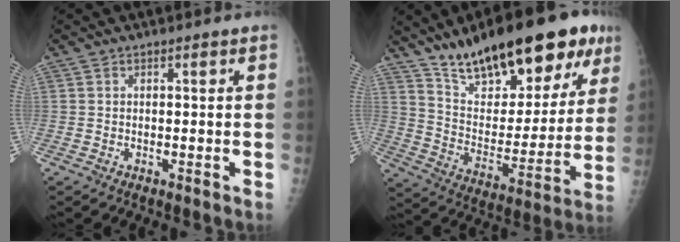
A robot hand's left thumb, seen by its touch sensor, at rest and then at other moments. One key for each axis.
{"total": 27.0, "fx": 17.4, "fy": 10.0, "fz": 18.0, "tx": -0.234, "ty": -0.052, "tz": 0.279}